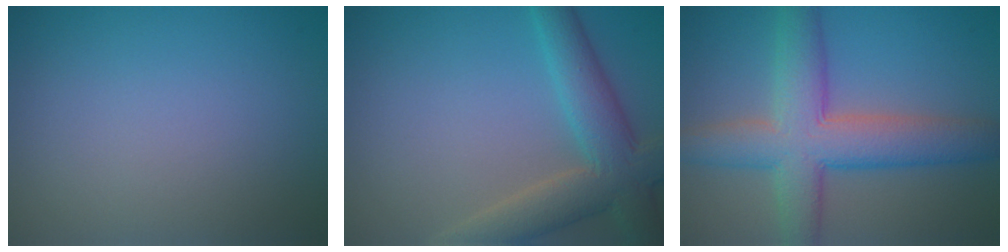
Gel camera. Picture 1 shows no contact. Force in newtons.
{"total": 6.3, "press": 6.3, "slide": 0.5}
{"total": 7.6, "press": 7.6, "slide": 0.4}